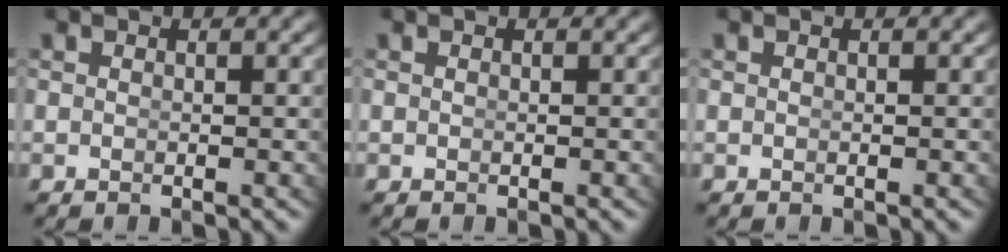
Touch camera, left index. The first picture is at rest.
{"total": 0.0}
{"total": 0.0}